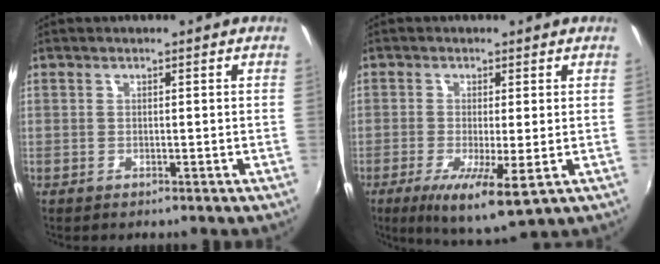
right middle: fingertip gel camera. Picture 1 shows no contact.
{"total": 8.7, "force": [-2.9, 1.3, 8.1], "torque": [-0.160, -0.030, -0.046]}